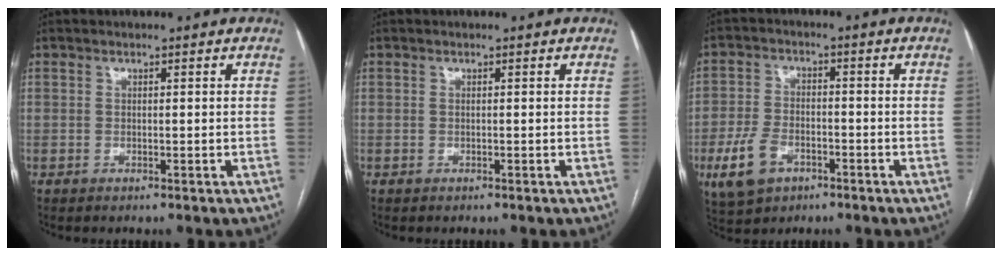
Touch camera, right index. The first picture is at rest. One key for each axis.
{"total": 0.0}
{"total": 7.8, "fx": -3.6, "fy": 5.0, "fz": 4.8, "tx": -0.107, "ty": 0.003, "tz": -0.058}